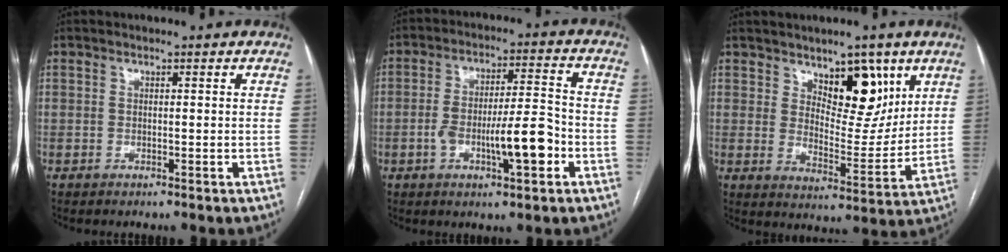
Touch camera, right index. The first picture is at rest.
{"total": 10.6, "force": [-3.4, 2.2, 9.9], "torque": [-0.170, 0.015, -0.052]}
{"total": 9.6, "force": [5.4, 4.3, 6.7], "torque": [-0.091, -0.009, 0.093]}